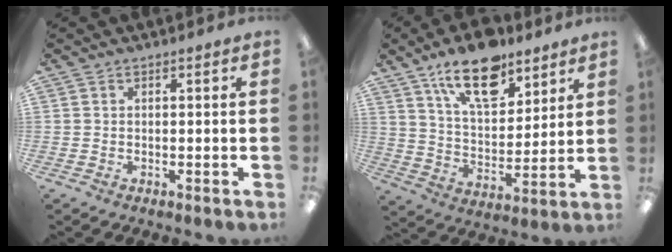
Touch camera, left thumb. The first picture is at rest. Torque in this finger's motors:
{"motor_torque": [0.41, 0.43, 1.53, -1.24, 0.28]}